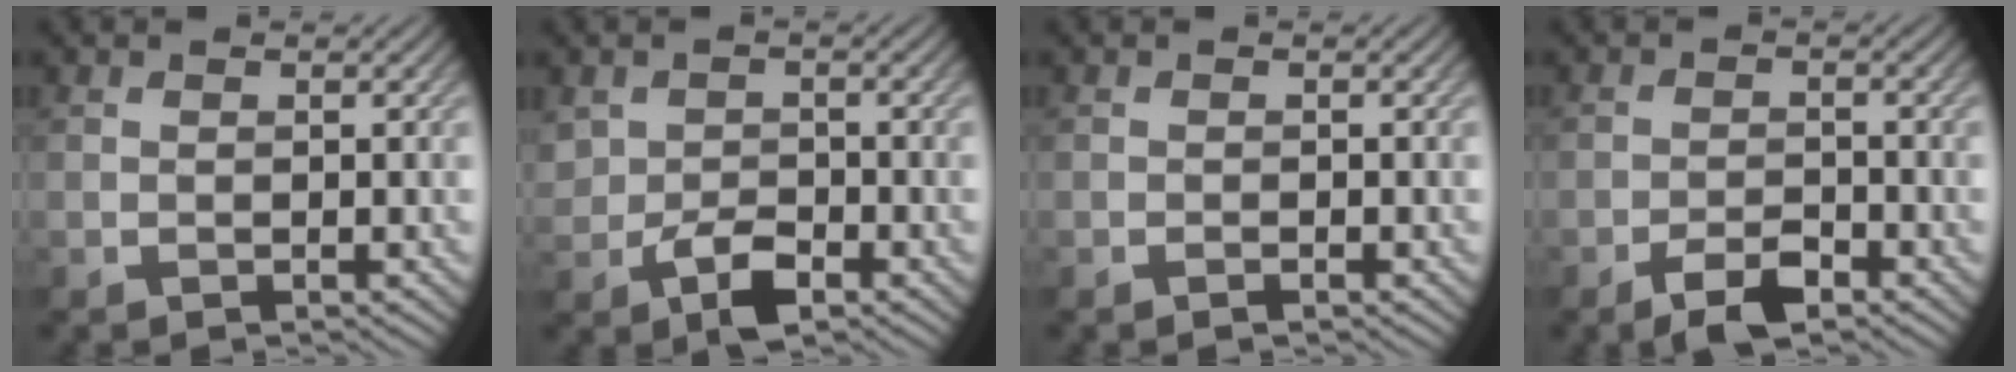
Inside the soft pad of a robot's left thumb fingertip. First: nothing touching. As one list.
[{"total": 4.2, "force": [-1.7, 2.7, 2.7], "torque": [-0.056, -0.011, -0.033]}, {"total": 1.0, "force": [-0.6, 0.1, 0.7], "torque": [-0.015, -0.001, -0.012]}, {"total": 3.7, "force": [-2.6, 1.1, 2.4], "torque": [-0.046, 0.001, -0.049]}]